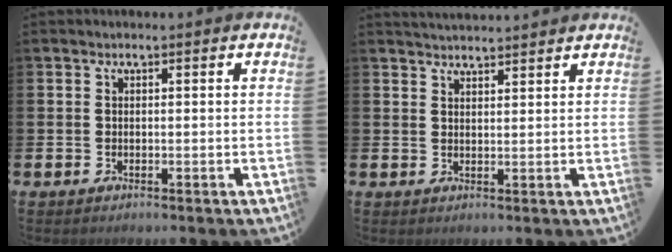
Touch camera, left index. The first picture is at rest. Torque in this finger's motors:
{"motor_torque": [-0.09, -0.50, 0.09, 0.12]}